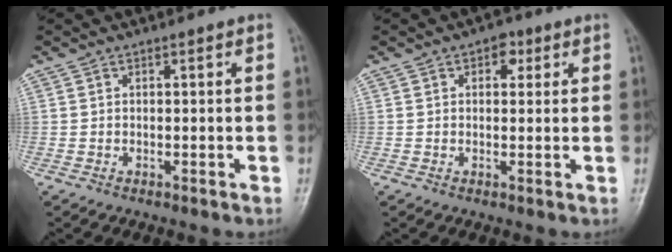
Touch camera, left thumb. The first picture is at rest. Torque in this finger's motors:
{"motor_torque": [-0.43, 0.13, -0.19, 0.32, -0.02]}